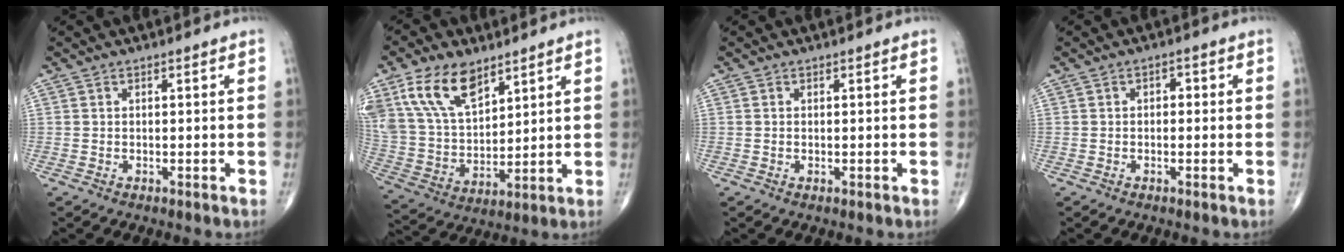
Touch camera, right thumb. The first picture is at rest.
{"total": 15.6, "force": [9.1, 8.4, 9.5], "torque": [-0.161, -0.030, 0.186]}
{"total": 0.0}
{"total": 1.6, "force": [0.1, 1.1, 1.2], "torque": [-0.005, 0.005, -0.005]}